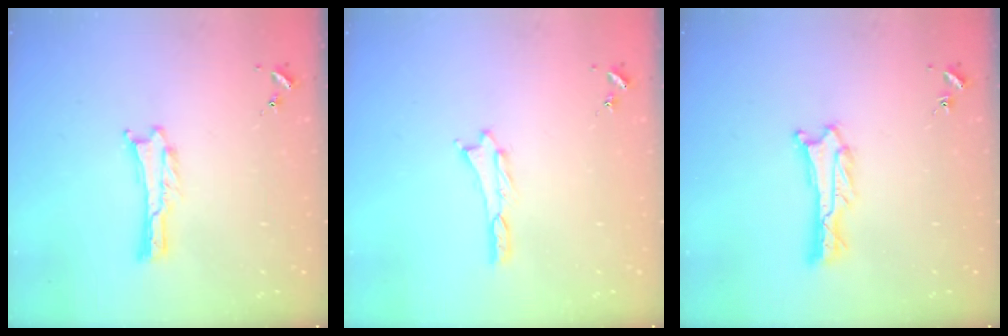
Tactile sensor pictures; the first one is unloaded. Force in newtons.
{"total": 0.0}
{"total": 1.4, "press": 1.4, "slide": 0.0}